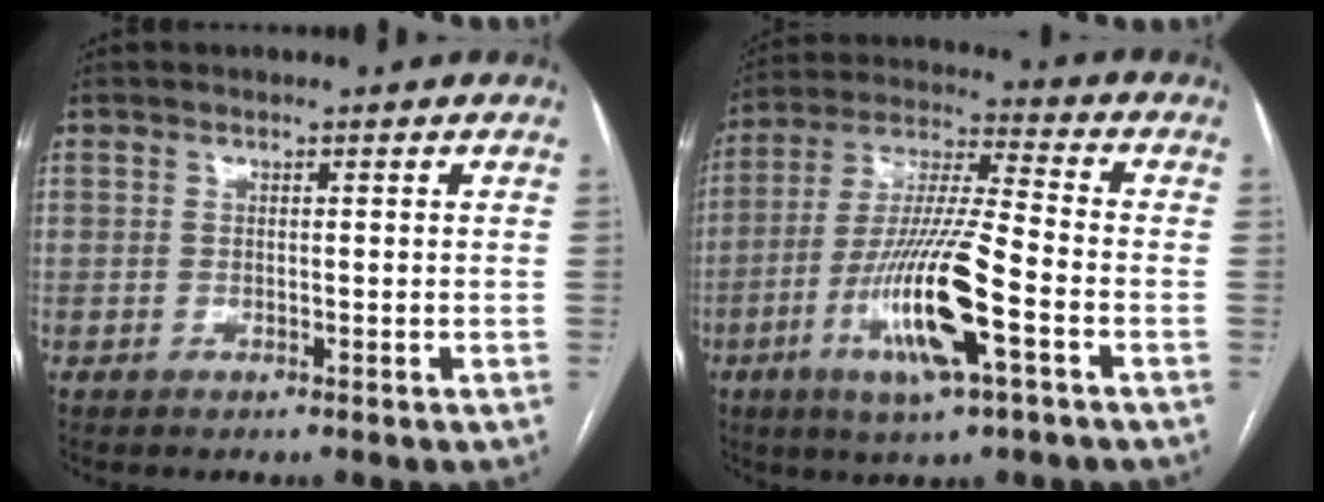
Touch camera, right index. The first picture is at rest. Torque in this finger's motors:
{"motor_torque": [2.14, 0.00, 1.05, 0.21]}